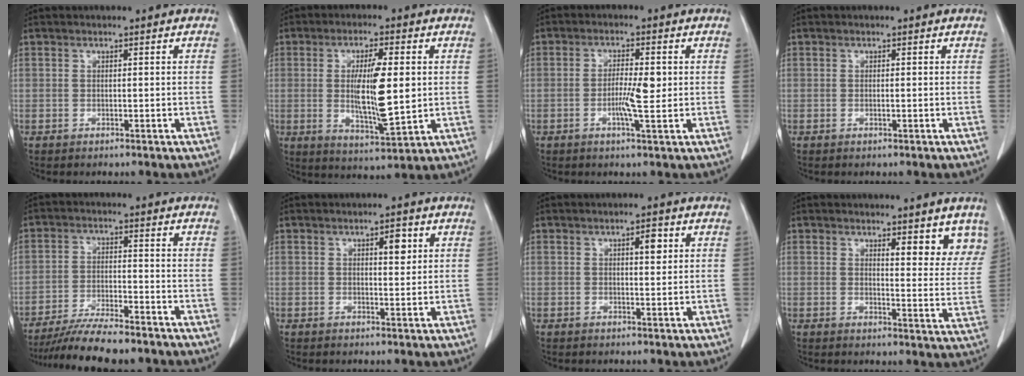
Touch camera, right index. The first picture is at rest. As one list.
[{"total": 11.1, "force": [0.6, 1.9, 10.9], "torque": [-0.192, -0.013, 0.015]}, {"total": 4.9, "force": [-0.5, 0.6, 4.9], "torque": [-0.088, -0.002, -0.007]}, {"total": 0.5, "force": [-0.1, 0.1, 0.5], "torque": [-0.009, -0.001, 0.000]}, {"total": 10.7, "force": [-9.3, 1.0, 5.1], "torque": [-0.081, -0.020, -0.150]}, {"total": 2.8, "force": [1.2, 0.9, 2.4], "torque": [-0.035, -0.001, 0.017]}, {"total": 2.5, "force": [1.0, 0.8, 2.2], "torque": [-0.035, -0.001, 0.014]}, {"total": 6.9, "force": [5.3, 1.9, 4.0], "torque": [-0.031, -0.022, 0.053]}]